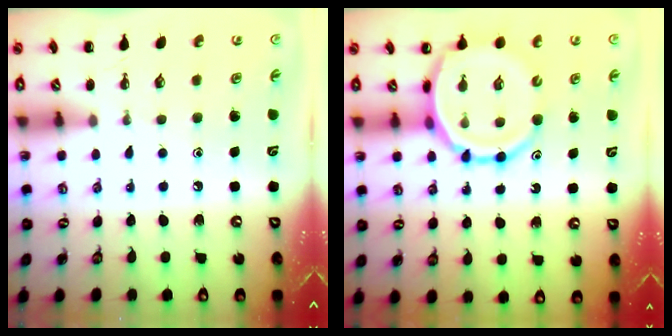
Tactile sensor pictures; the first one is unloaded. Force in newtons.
{"total": 12.5, "press": 11.9, "slide": 3.9}